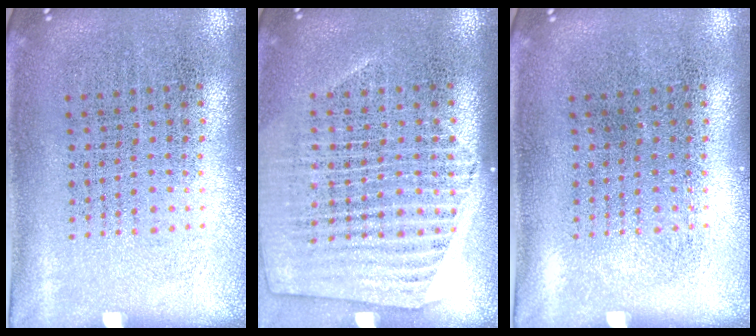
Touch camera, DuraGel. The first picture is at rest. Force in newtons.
{"total": 1.5, "press": 1.5, "slide": 0.5}
{"total": 0.0}